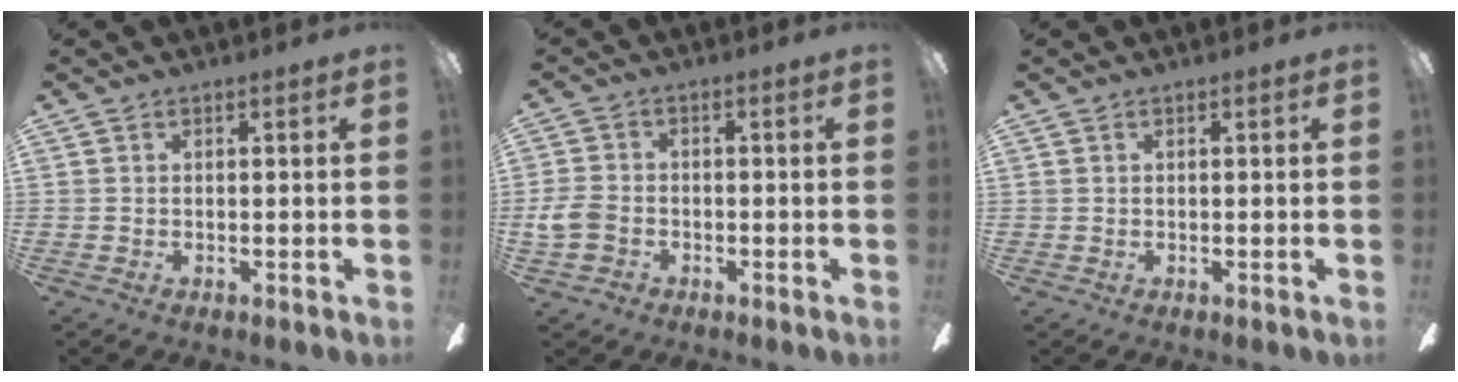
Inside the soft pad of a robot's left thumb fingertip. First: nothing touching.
{"total": 5.9, "force": [-2.3, 4.4, 3.3], "torque": [-0.080, 0.013, -0.041]}
{"total": 0.0}